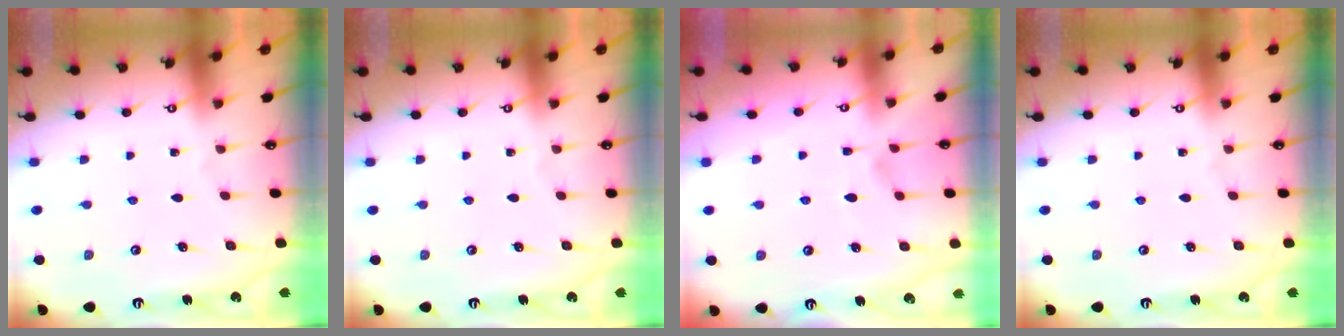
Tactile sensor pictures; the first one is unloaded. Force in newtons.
{"total": 0.0}
{"total": 2.9, "press": 2.6, "slide": 1.2}
{"total": 0.0}